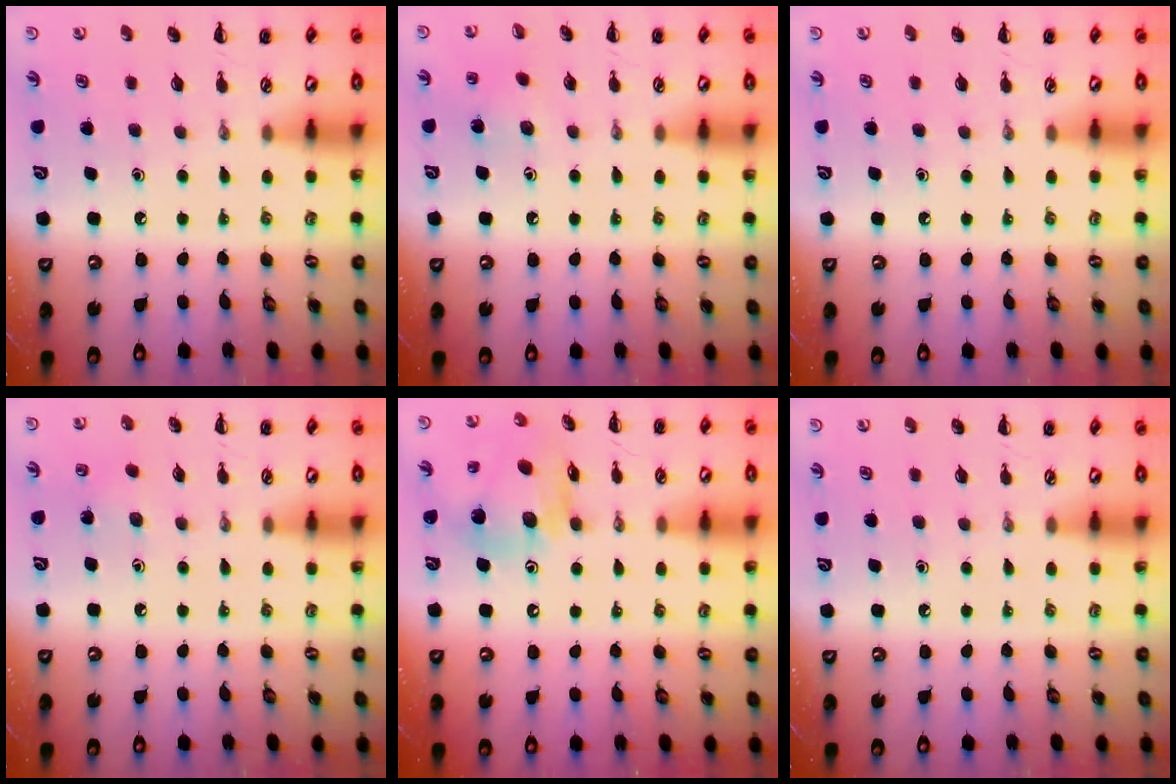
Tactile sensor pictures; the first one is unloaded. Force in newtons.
{"total": 6.9, "press": 6.6, "slide": 1.9}
{"total": 0.0}
{"total": 5.0, "press": 4.8, "slide": 1.5}
{"total": 14.8, "press": 14.5, "slide": 2.7}
{"total": 0.0}